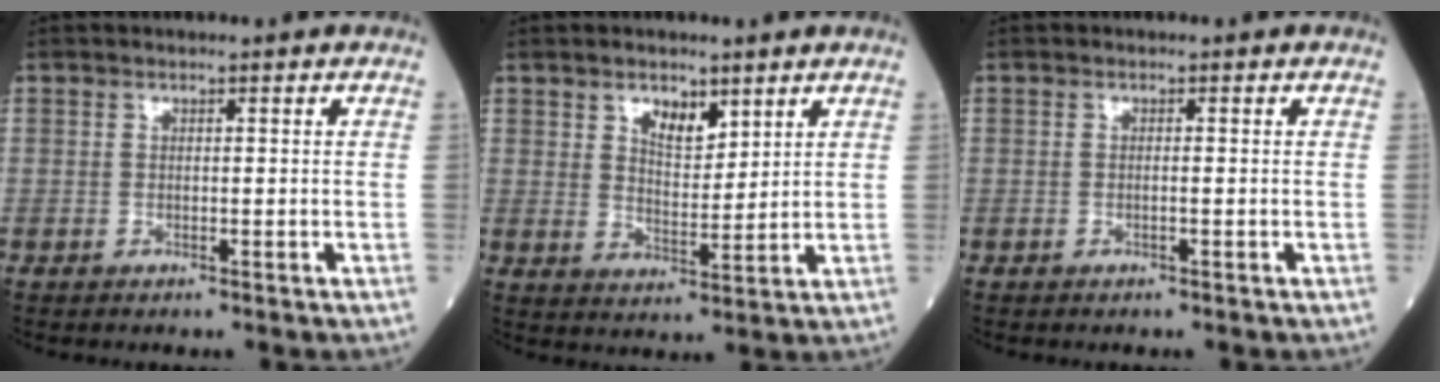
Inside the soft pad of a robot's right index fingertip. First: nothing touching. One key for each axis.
{"total": 4.9, "fx": 3.0, "fy": 2.3, "fz": 3.1, "tx": -0.054, "ty": -0.002, "tz": 0.054}
{"total": 0.5, "fx": -0.1, "fy": -0.1, "fz": 0.5, "tx": -0.011, "ty": 0.000, "tz": -0.002}